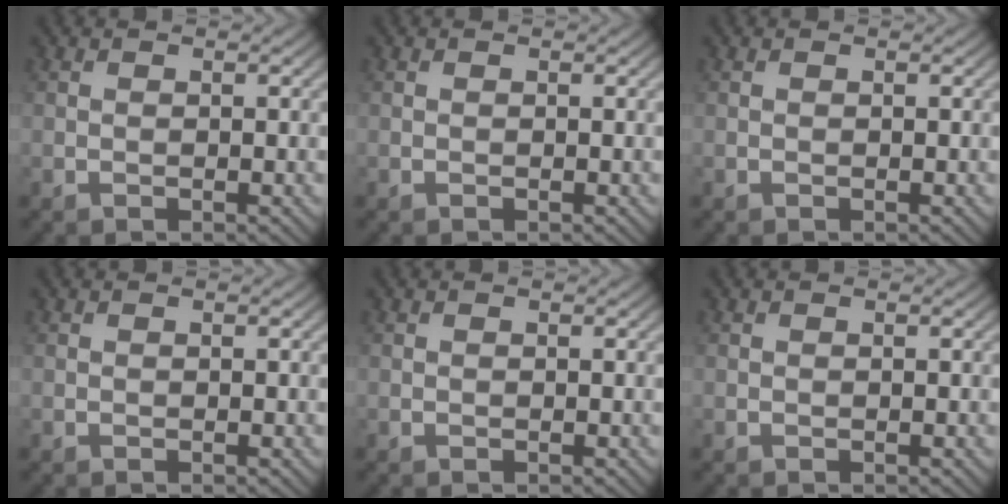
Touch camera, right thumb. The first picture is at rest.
{"total": 0.0}
{"total": 0.0}
{"total": 0.0}
{"total": 0.0}
{"total": 0.0}